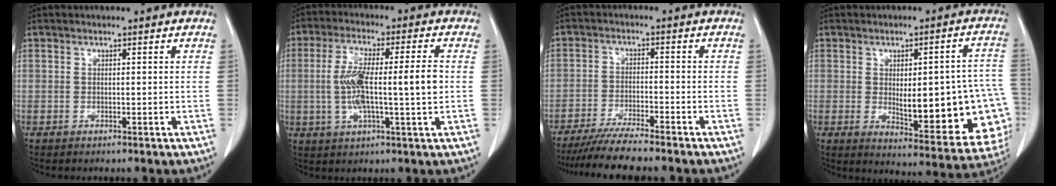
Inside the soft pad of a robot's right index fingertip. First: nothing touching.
{"total": 11.7, "force": [-0.2, 1.2, 11.6], "torque": [-0.218, 0.012, -0.004]}
{"total": 7.9, "force": [-7.0, -0.1, 3.6], "torque": [-0.056, -0.024, -0.118]}
{"total": 20.6, "force": [-2.6, 6.2, 19.5], "torque": [-0.171, 0.018, -0.005]}